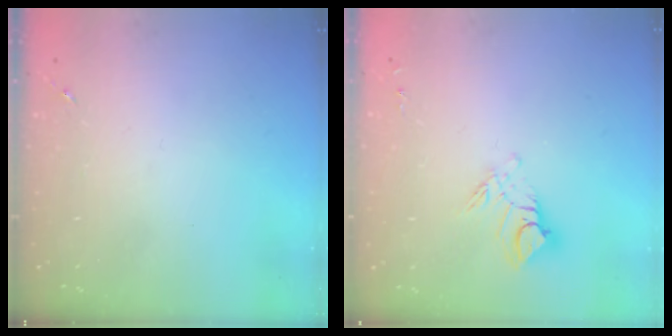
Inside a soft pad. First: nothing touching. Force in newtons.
{"total": 10.0, "press": 9.9, "slide": 1.0}